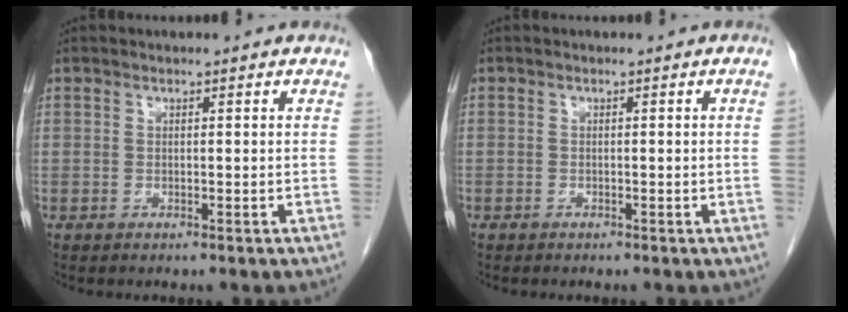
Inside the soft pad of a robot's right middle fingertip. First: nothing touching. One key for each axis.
{"total": 0.8, "fx": -0.2, "fy": -0.4, "fz": 0.7, "tx": -0.001, "ty": 0.003, "tz": -0.004}